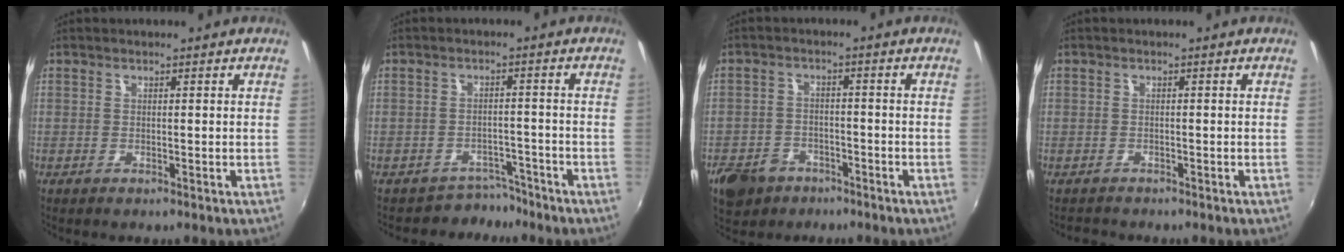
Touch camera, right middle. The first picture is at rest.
{"total": 4.1, "force": [-3.5, 1.8, -0.8], "torque": [0.013, 0.018, -0.052]}
{"total": 9.0, "force": [-5.6, 6.1, 3.4], "torque": [-0.099, 0.003, -0.090]}
{"total": 1.8, "force": [-1.5, 1.0, -0.1], "torque": [-0.003, 0.006, -0.023]}